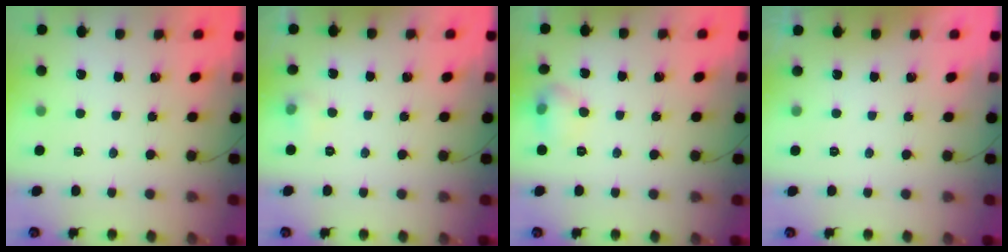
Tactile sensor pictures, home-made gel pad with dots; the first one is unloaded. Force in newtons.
{"total": 5.0, "press": 4.1, "slide": 2.7}
{"total": 9.3, "press": 6.9, "slide": 6.2}
{"total": 0.0}